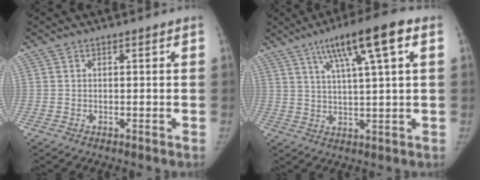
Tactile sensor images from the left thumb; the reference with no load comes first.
{"total": 12.5, "force": [5.7, 1.5, 11.0], "torque": [-0.184, 0.001, 0.091]}